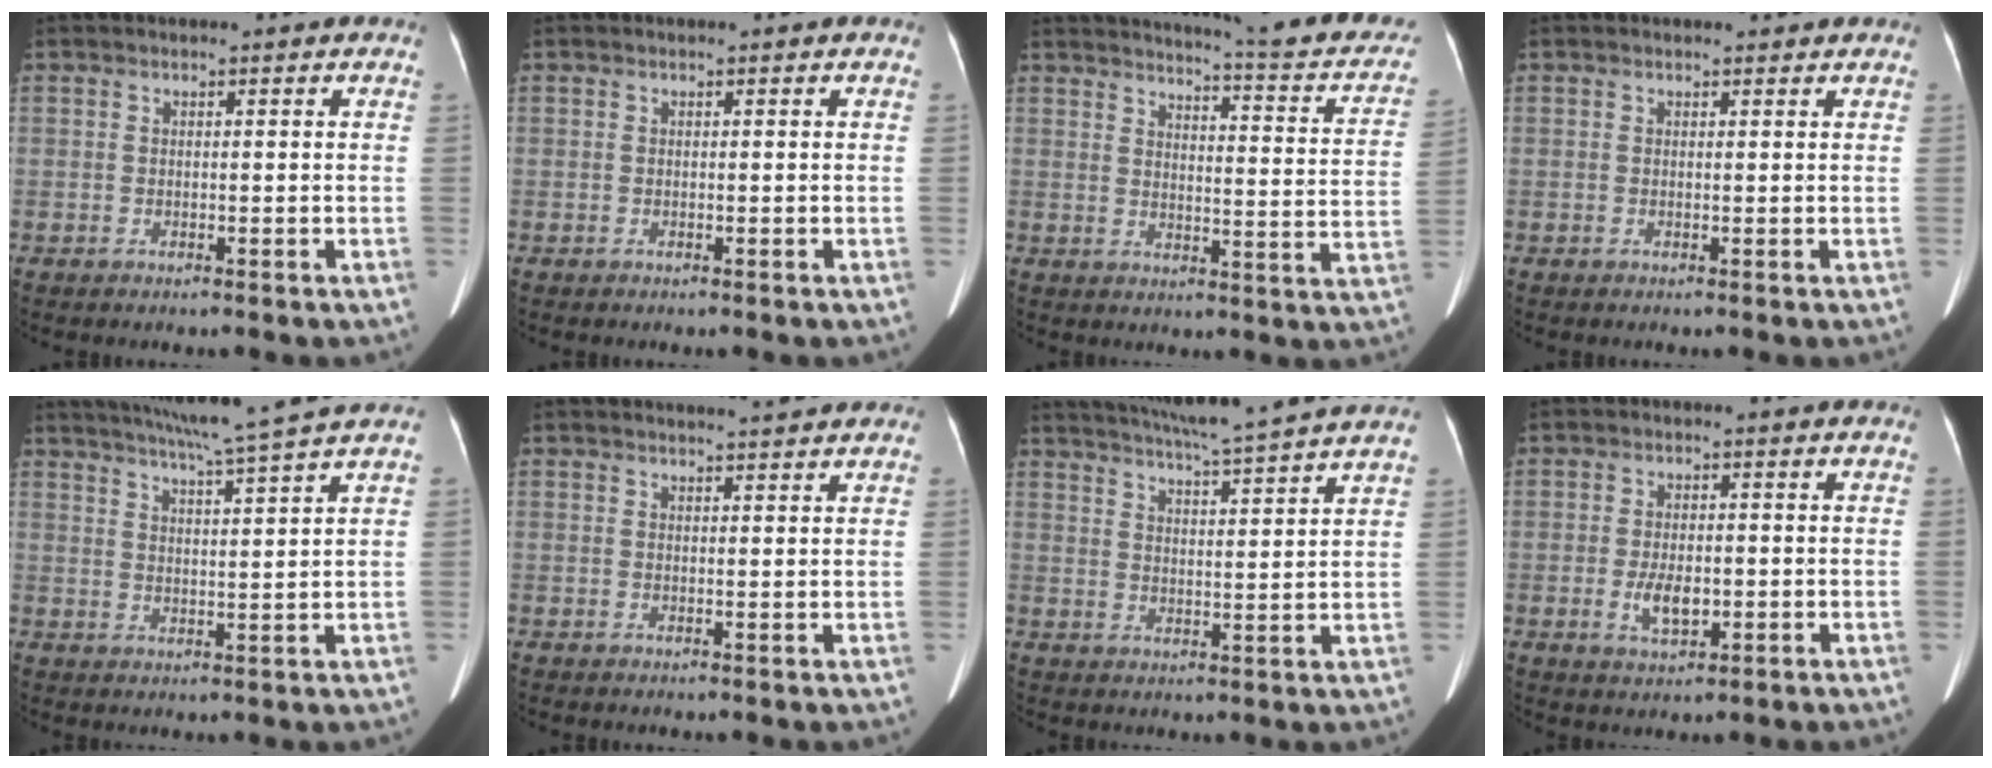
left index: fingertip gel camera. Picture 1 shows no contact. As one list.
[{"total": 0.0}, {"total": 20.0, "force": [17.8, 2.4, 8.8], "torque": [-0.106, -0.049, 0.194]}, {"total": 0.9, "force": [0.9, 0.3, 0.1], "torque": [-0.009, 0.002, 0.011]}, {"total": 11.1, "force": [9.4, -2.2, 5.5], "torque": [-0.093, -0.006, 0.135]}, {"total": 4.2, "force": [3.9, 0.0, 1.6], "torque": [-0.026, 0.008, 0.046]}, {"total": 15.8, "force": [14.1, -1.5, 7.1], "torque": [-0.127, -0.007, 0.191]}, {"total": 4.4, "force": [-1.0, 2.1, 3.7], "torque": [-0.074, -0.004, -0.013]}]